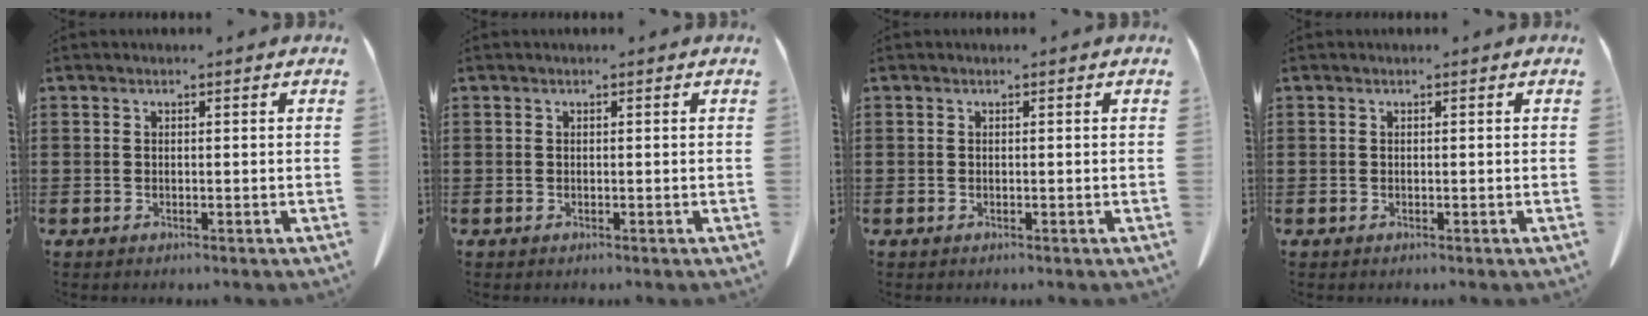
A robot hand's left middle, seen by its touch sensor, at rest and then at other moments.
{"total": 0.0}
{"total": 0.0}
{"total": 0.0}